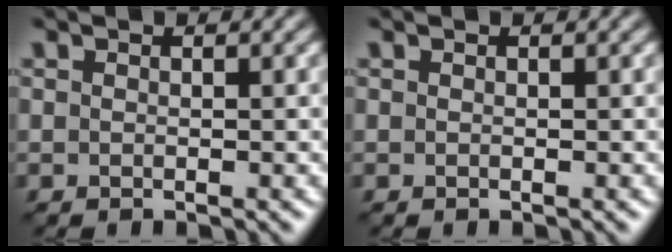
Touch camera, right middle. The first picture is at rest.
{"total": 0.0}